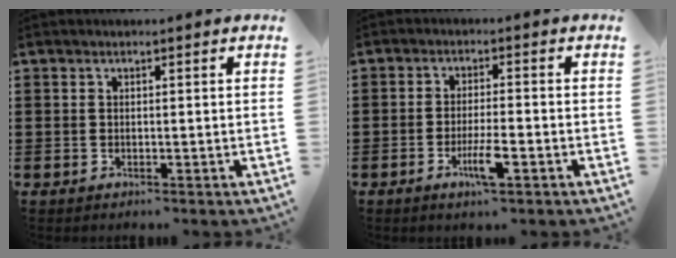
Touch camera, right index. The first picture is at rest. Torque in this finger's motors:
{"motor_torque": [0.49, -0.31, 0.25, 0.09]}